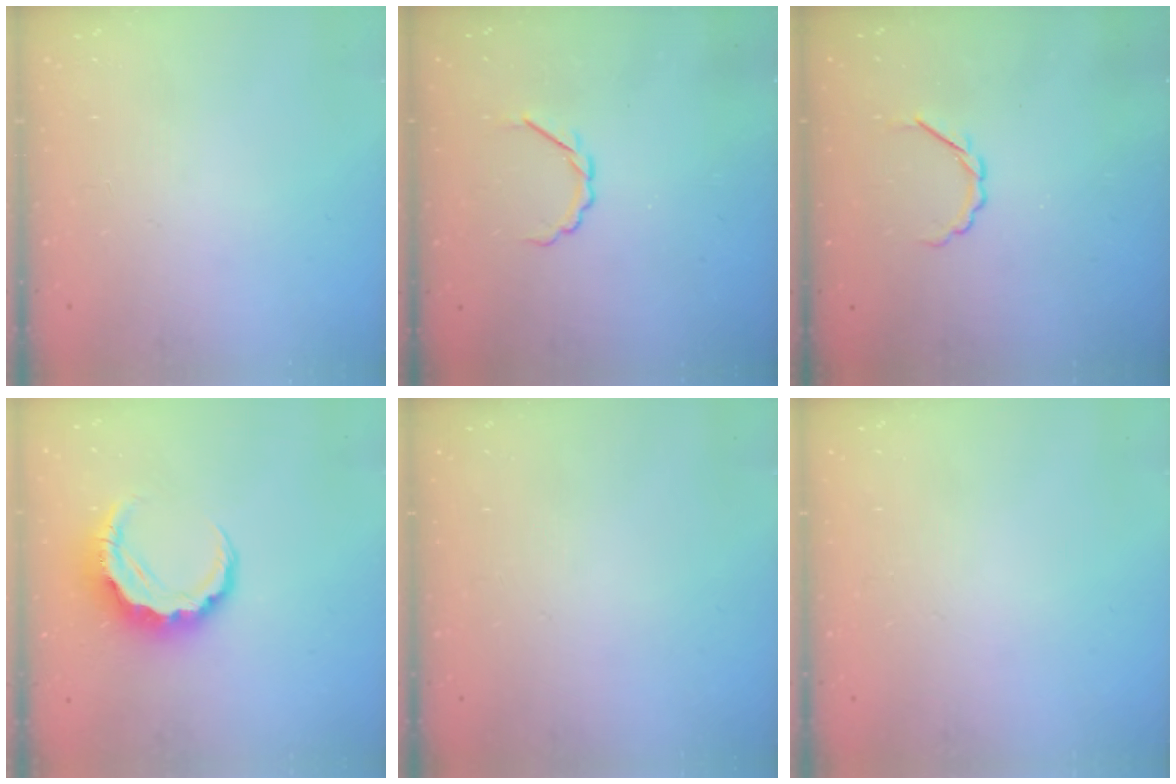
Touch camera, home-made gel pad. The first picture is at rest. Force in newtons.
{"total": 3.6, "press": 3.5, "slide": 1.1}
{"total": 2.5, "press": 2.4, "slide": 0.8}
{"total": 8.2, "press": 8.0, "slide": 1.6}
{"total": 0.0}
{"total": 0.0}